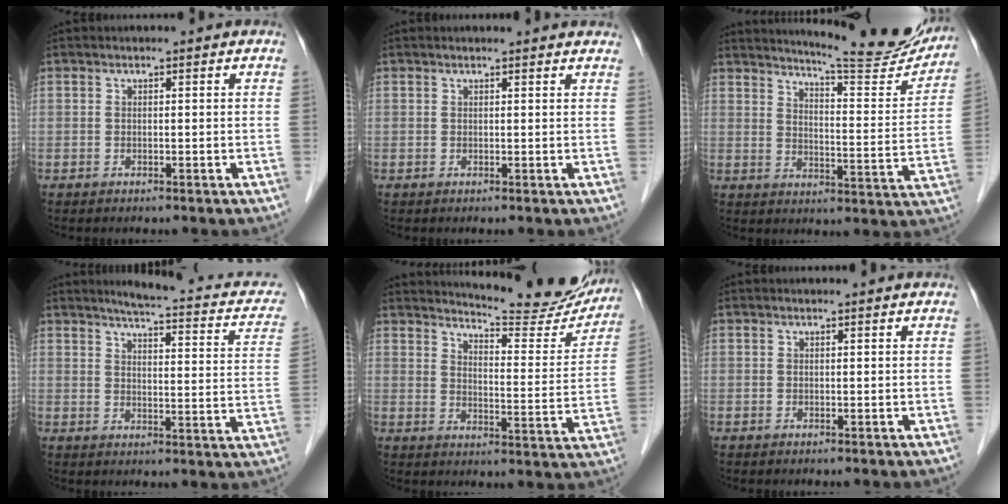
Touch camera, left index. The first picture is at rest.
{"total": 4.2, "force": [4.0, 0.5, 1.0], "torque": [-0.016, 0.011, 0.035]}
{"total": 17.9, "force": [16.8, 1.0, 6.2], "torque": [-0.089, -0.068, 0.209]}
{"total": 14.7, "force": [11.9, 3.2, 8.0], "torque": [-0.090, -0.005, 0.122]}
{"total": 15.7, "force": [15.1, 1.6, 4.0], "torque": [-0.050, -0.061, 0.180]}
{"total": 0.9, "force": [0.9, 0.0, 0.2], "torque": [-0.011, 0.006, 0.011]}